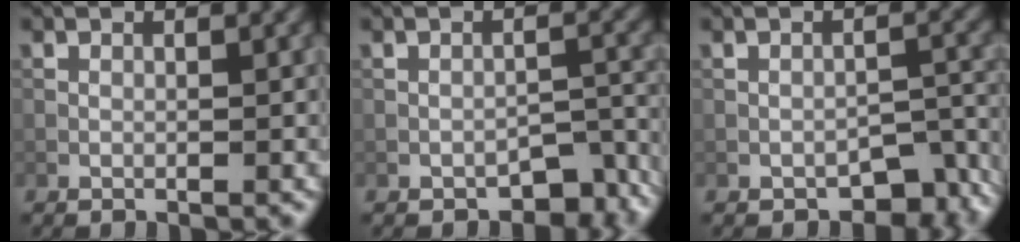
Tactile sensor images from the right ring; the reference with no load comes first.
{"total": 3.6, "force": [-2.7, 1.7, 1.7], "torque": [-0.013, -0.001, -0.032]}
{"total": 4.2, "force": [-3.0, 2.1, 2.0], "torque": [-0.014, -0.006, -0.035]}